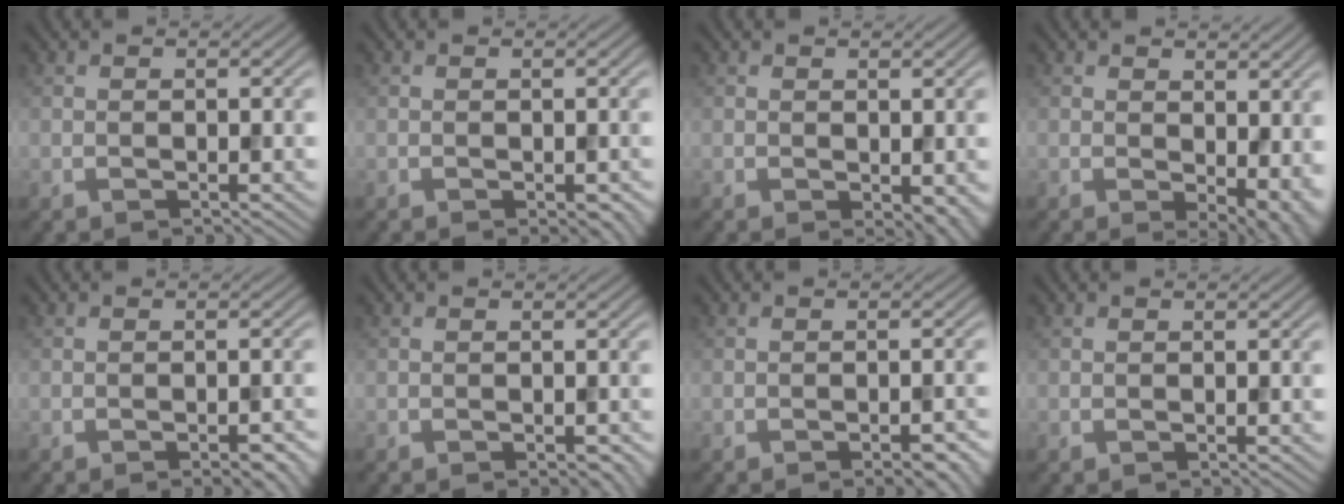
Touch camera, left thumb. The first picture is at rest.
{"total": 1.8, "force": [-0.9, 0.7, 1.4], "torque": [-0.023, -0.007, -0.006]}
{"total": 2.8, "force": [-0.7, 1.5, 2.2], "torque": [-0.028, -0.012, -0.005]}
{"total": 5.8, "force": [0.1, 3.2, 4.9], "torque": [-0.064, -0.014, 0.010]}
{"total": 2.8, "force": [-1.8, 0.7, 2.0], "torque": [-0.024, 0.001, -0.019]}
{"total": 1.6, "force": [-1.0, 0.5, 1.1], "torque": [-0.015, -0.003, -0.007]}
{"total": 2.7, "force": [-1.8, 0.6, 1.9], "torque": [-0.024, 0.001, -0.021]}
{"total": 0.0}